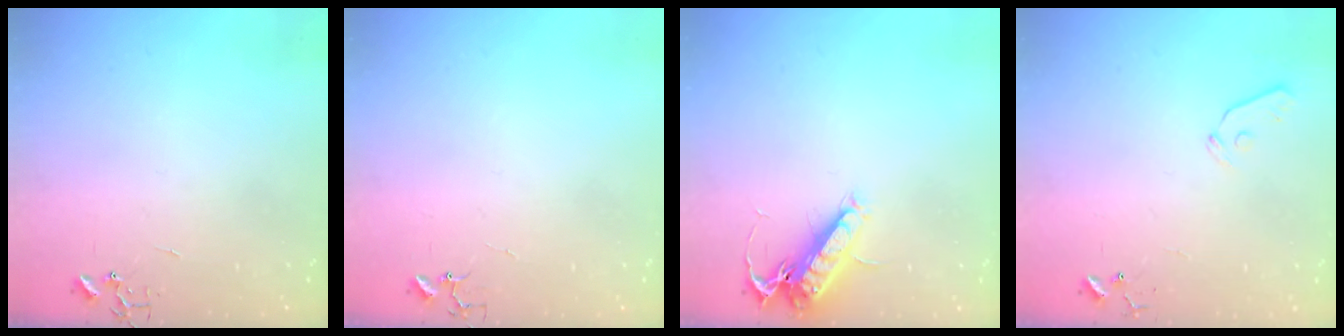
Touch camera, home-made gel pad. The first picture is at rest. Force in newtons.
{"total": 4.0, "press": 4.0, "slide": 0.3}
{"total": 13.8, "press": 13.7, "slide": 1.5}
{"total": 5.5, "press": 5.5, "slide": 0.5}